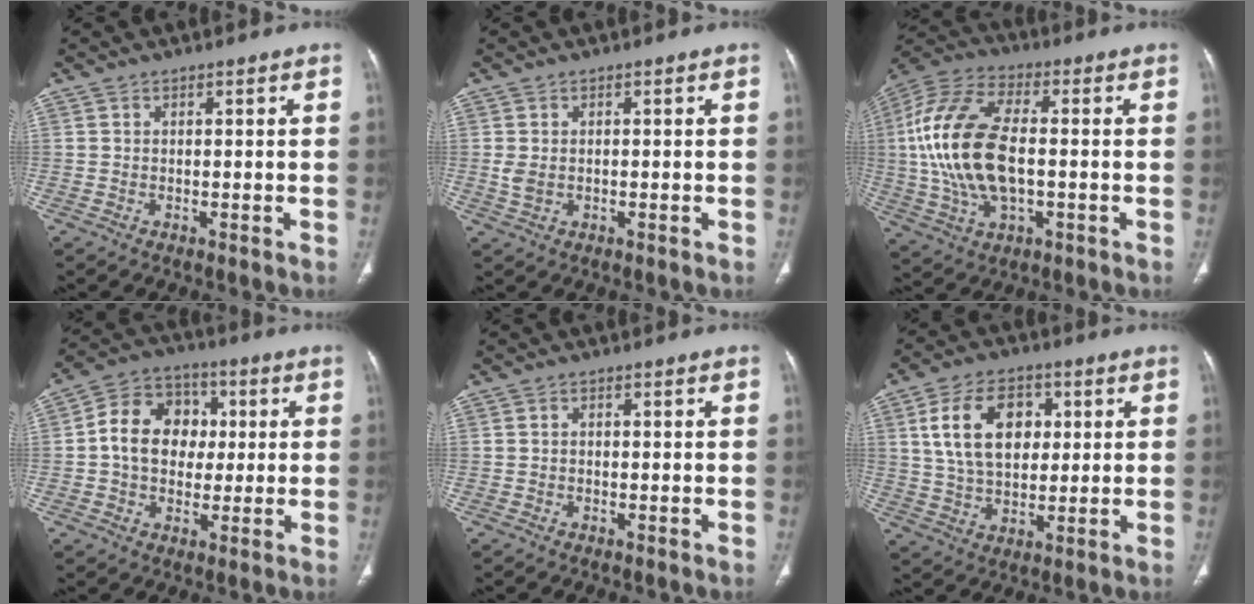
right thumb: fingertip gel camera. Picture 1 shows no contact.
{"total": 2.3, "force": [0.0, 1.5, 1.7], "torque": [-0.044, -0.001, 0.001]}
{"total": 19.9, "force": [-0.2, 10.3, 17.0], "torque": [-0.364, 0.015, -0.004]}
{"total": 13.1, "force": [0.8, 10.3, 8.0], "torque": [-0.102, 0.026, 0.006]}
{"total": 0.6, "force": [-0.2, 0.5, 0.4], "torque": [-0.005, 0.001, -0.007]}
{"total": 14.3, "force": [3.5, 9.4, 10.1], "torque": [-0.150, 0.002, 0.064]}